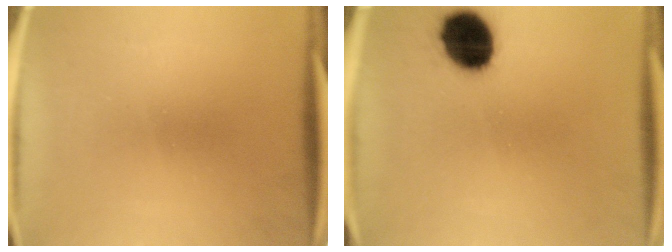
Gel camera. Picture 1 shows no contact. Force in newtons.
{"total": 13.3}